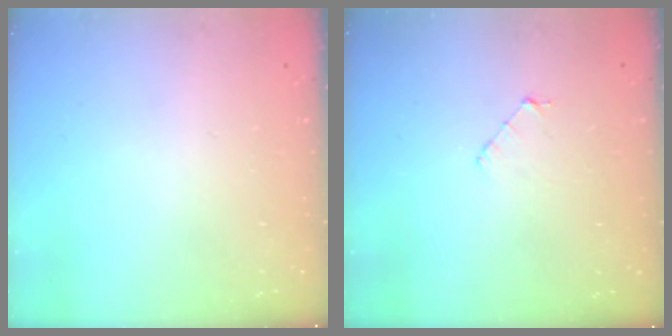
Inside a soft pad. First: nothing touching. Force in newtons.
{"total": 3.5, "press": 3.5, "slide": 0.3}